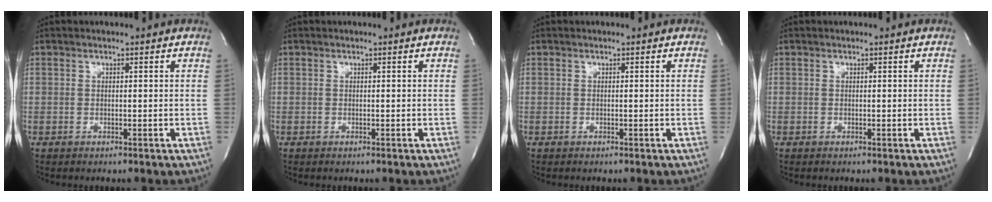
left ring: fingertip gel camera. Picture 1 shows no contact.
{"total": 0.0}
{"total": 0.0}
{"total": 0.0}